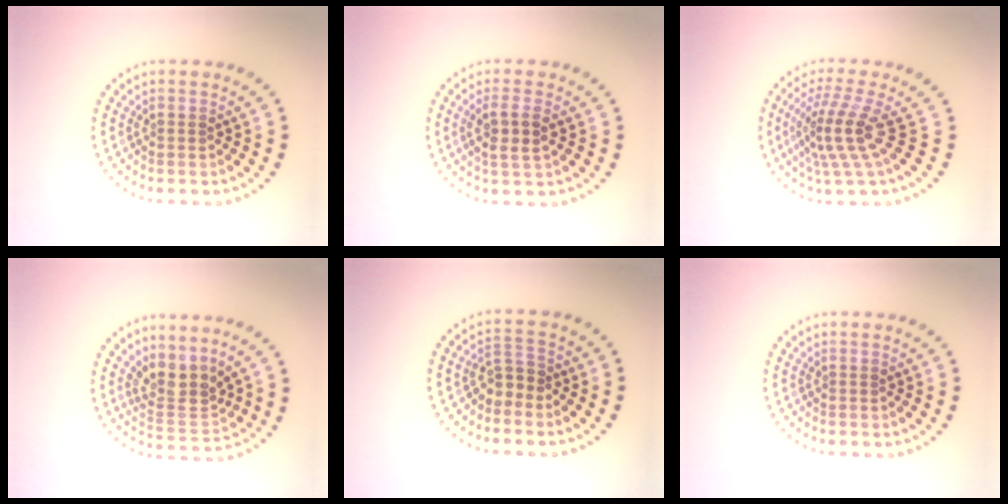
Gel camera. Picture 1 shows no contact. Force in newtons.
{"total": 2.7, "press": 2.4, "slide": 1.1}
{"total": 4.2, "press": 2.8, "slide": 3.1}
{"total": 3.3, "press": 2.5, "slide": 2.2}
{"total": 2.1, "press": 1.9, "slide": 0.8}
{"total": 0.0}